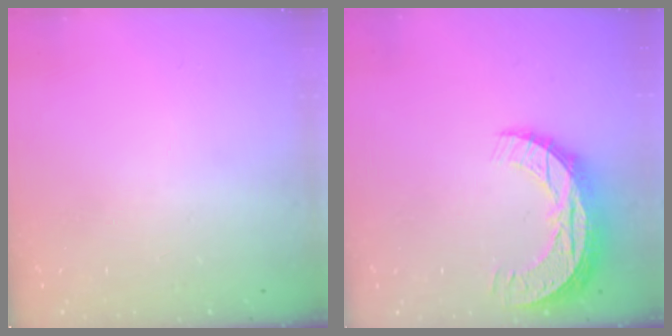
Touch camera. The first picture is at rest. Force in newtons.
{"total": 10.7, "press": 10.7, "slide": 0.8}